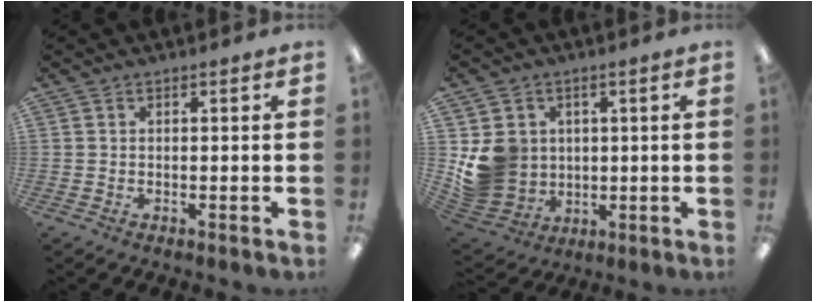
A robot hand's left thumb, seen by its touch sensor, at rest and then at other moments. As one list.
[{"total": 10.1, "force": [1.5, 9.6, 2.8], "torque": [-0.075, -0.004, 0.041]}]